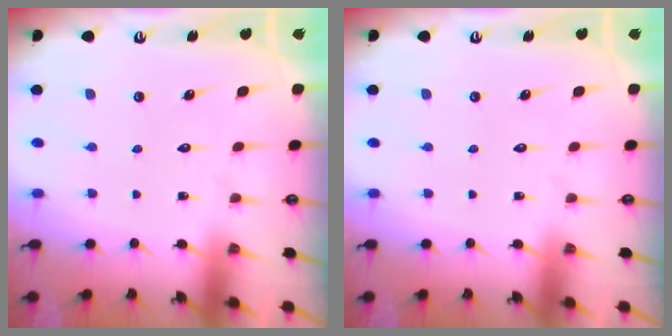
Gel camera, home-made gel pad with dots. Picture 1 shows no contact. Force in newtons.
{"total": 0.0}